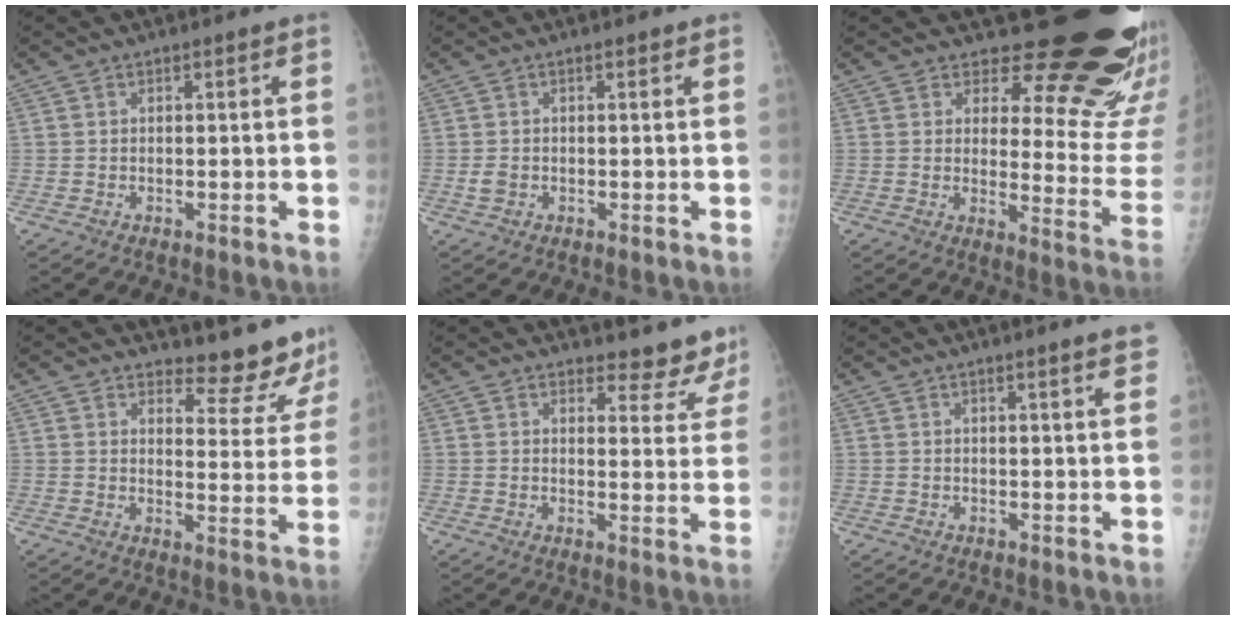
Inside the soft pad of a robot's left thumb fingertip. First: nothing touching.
{"total": 1.7, "force": [0.0, 1.3, 1.2], "torque": [-0.016, -0.001, 0.004]}
{"total": 20.0, "force": [16.0, 7.5, 9.4], "torque": [-0.068, -0.139, 0.185]}
{"total": 10.8, "force": [10.5, 2.1, 1.4], "torque": [0.014, -0.118, 0.121]}
{"total": 8.1, "force": [7.7, 2.5, 0.7], "torque": [0.030, -0.060, 0.074]}
{"total": 3.8, "force": [2.7, -0.1, 2.7], "torque": [-0.030, -0.006, 0.032]}